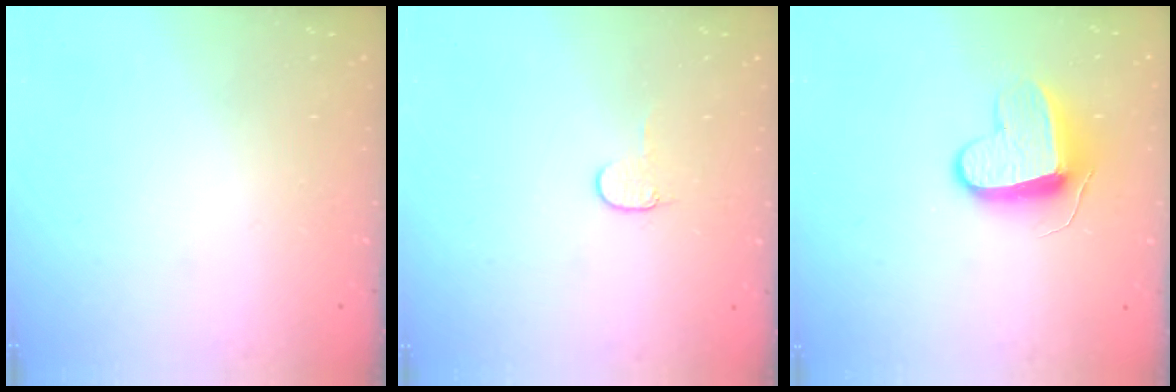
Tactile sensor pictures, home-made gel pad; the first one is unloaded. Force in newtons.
{"total": 4.0, "press": 4.0, "slide": 0.4}
{"total": 10.3, "press": 10.2, "slide": 1.2}